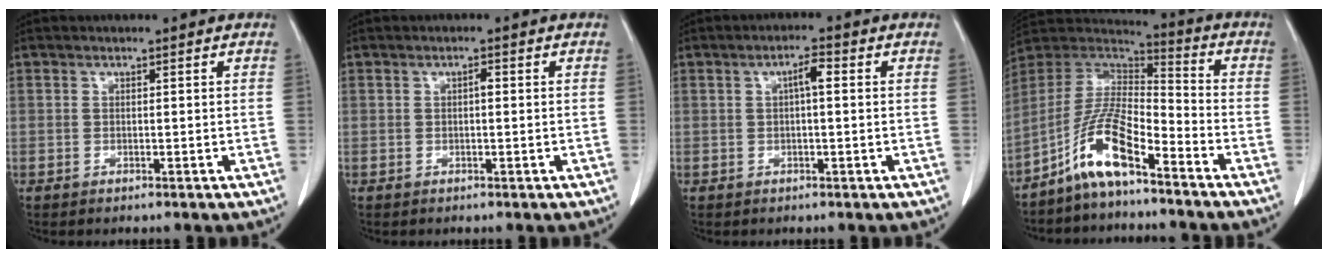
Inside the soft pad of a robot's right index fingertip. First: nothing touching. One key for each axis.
{"total": 0.9, "fx": 0.1, "fy": 0.3, "fz": 0.9, "tx": -0.012, "ty": 0.003, "tz": 0.000}
{"total": 2.8, "fx": 0.5, "fy": 0.5, "fz": 2.7, "tx": -0.044, "ty": 0.009, "tz": 0.006}
{"total": 11.1, "fx": -7.1, "fy": 2.5, "fz": 8.1, "tx": -0.168, "ty": 0.017, "tz": -0.139}